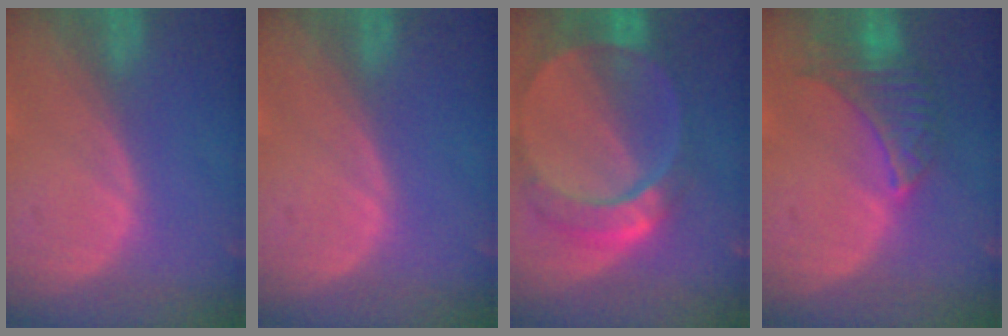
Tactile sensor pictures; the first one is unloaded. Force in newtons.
{"total": 0.0}
{"total": 9.6, "press": 8.3, "slide": 4.7}
{"total": 6.6, "press": 6.5, "slide": 0.6}